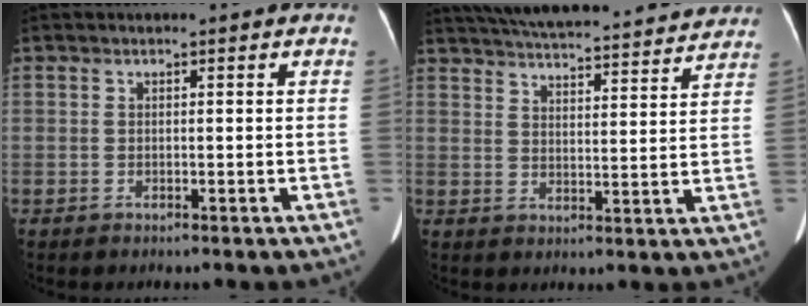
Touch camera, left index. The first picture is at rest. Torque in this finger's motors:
{"motor_torque": [0.81, -1.33, 0.22, 0.08]}